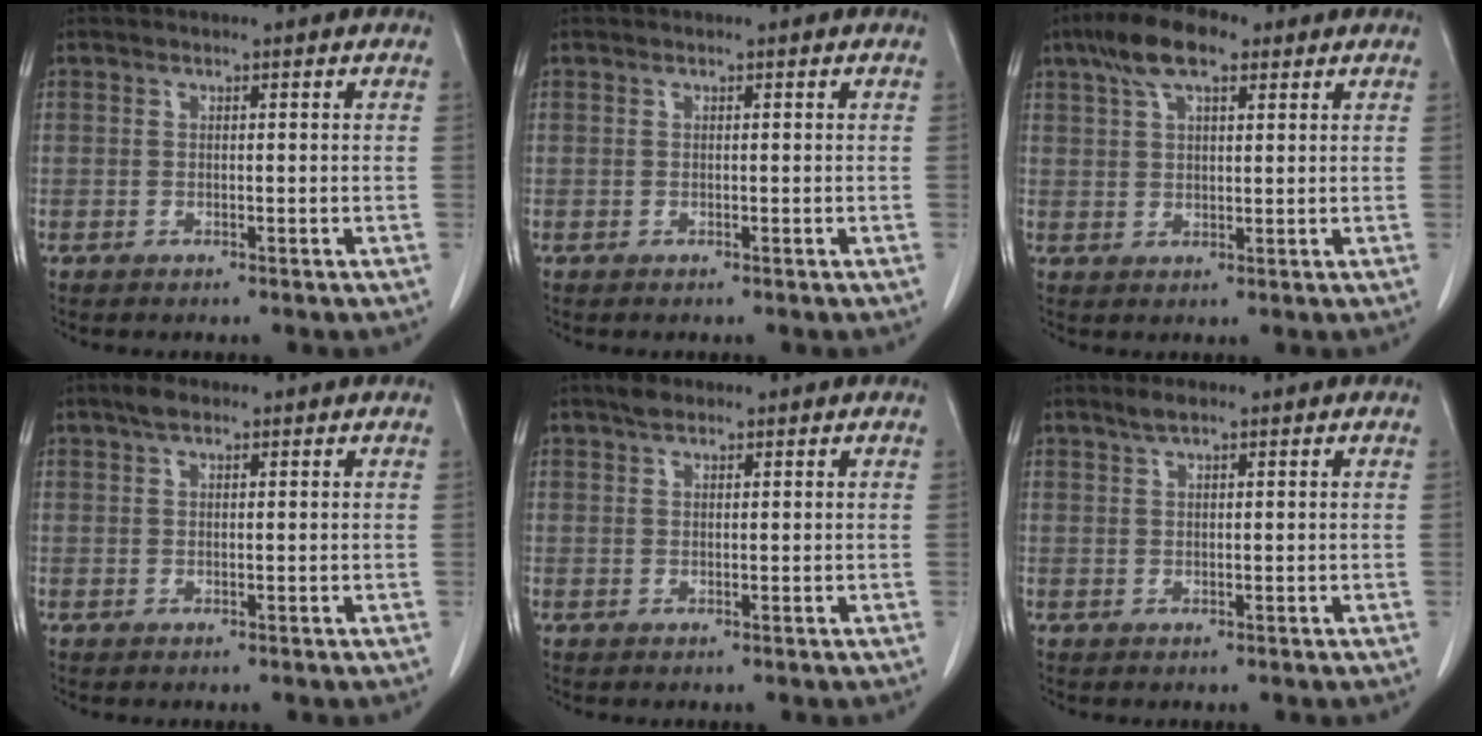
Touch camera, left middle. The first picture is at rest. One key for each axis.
{"total": 0.0}
{"total": 8.1, "fx": 4.8, "fy": 2.9, "fz": 5.9, "tx": -0.115, "ty": 0.025, "tz": 0.083}
{"total": 2.0, "fx": 1.3, "fy": 0.8, "fz": 1.3, "tx": -0.025, "ty": 0.013, "tz": 0.023}
{"total": 1.7, "fx": 1.3, "fy": 0.8, "fz": 0.8, "tx": -0.018, "ty": 0.008, "tz": 0.021}
{"total": 1.7, "fx": 1.2, "fy": 0.3, "fz": 1.1, "tx": -0.025, "ty": 0.007, "tz": 0.025}